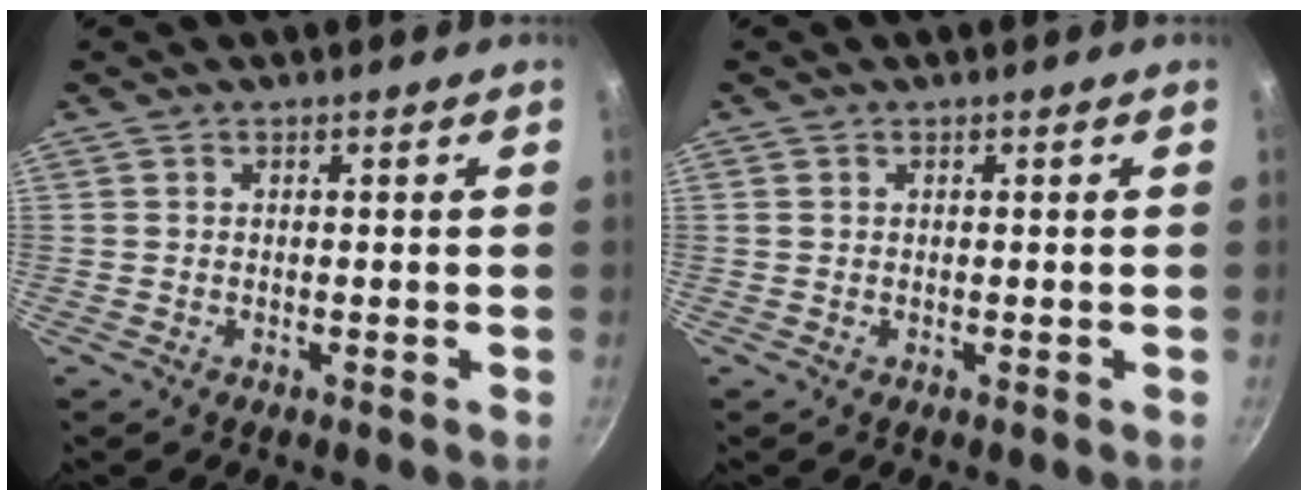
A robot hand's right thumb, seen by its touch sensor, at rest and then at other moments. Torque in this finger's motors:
{"motor_torque": [-0.47, 0.71, 0.06, -0.33, 0.06]}